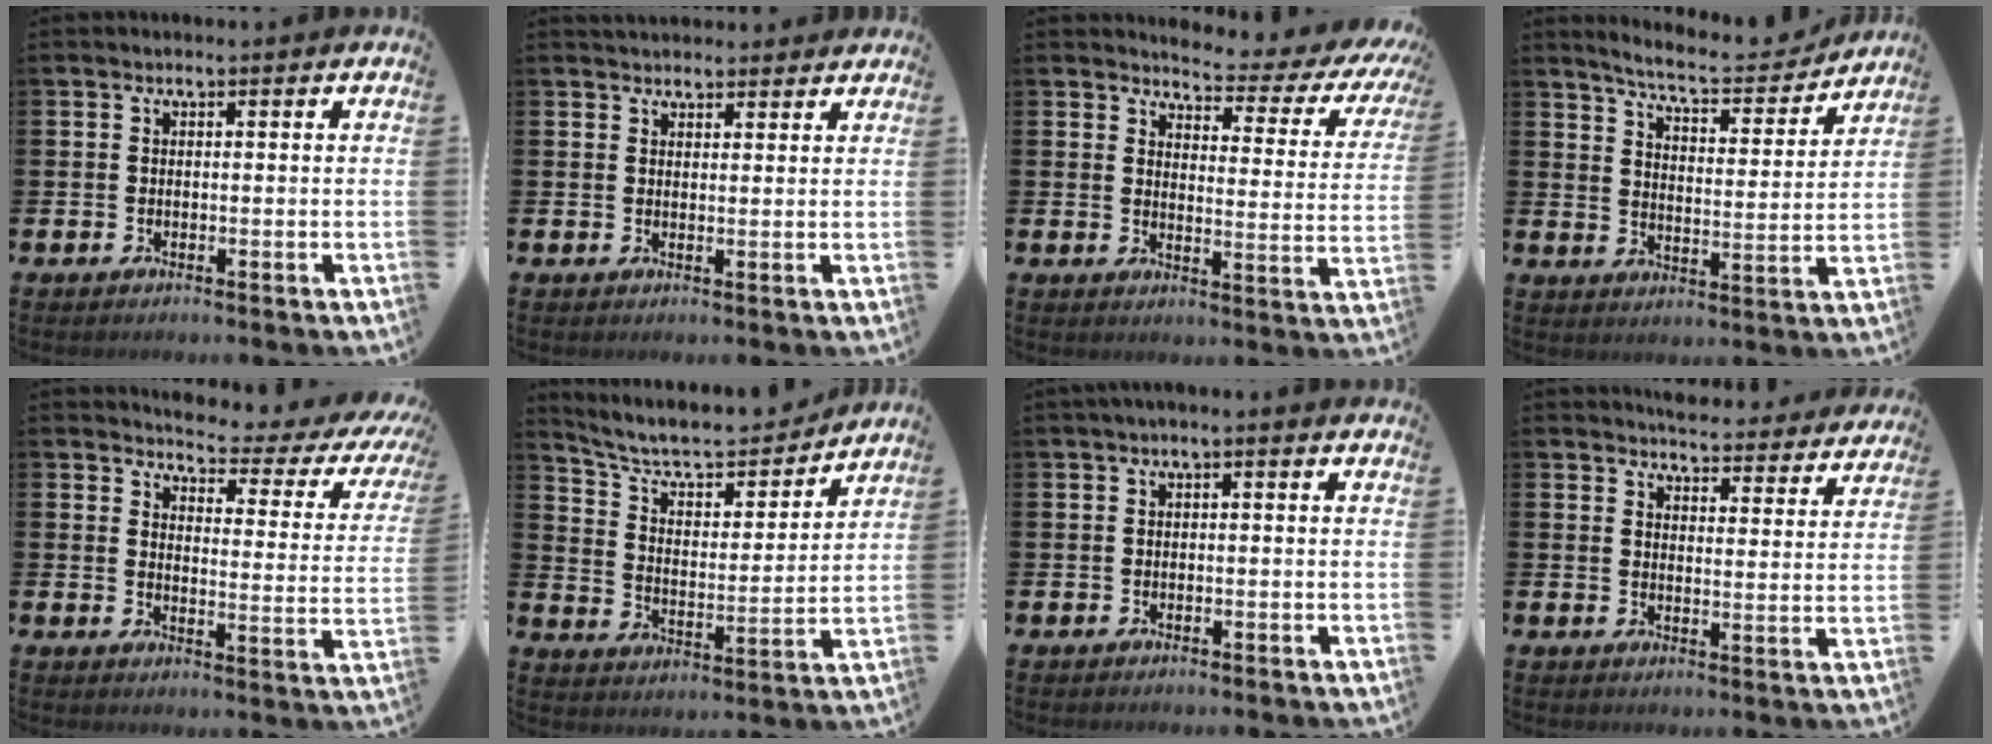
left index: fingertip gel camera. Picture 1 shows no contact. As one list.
[{"total": 2.6, "force": [2.5, 0.8, 0.1], "torque": [0.005, -0.009, 0.044]}, {"total": 3.6, "force": [3.3, 1.0, 1.1], "torque": [-0.023, -0.039, 0.045]}, {"total": 7.0, "force": [6.7, 0.6, 2.0], "torque": [-0.056, -0.048, 0.112]}, {"total": 3.6, "force": [3.3, 0.8, 1.2], "torque": [-0.024, -0.040, 0.044]}, {"total": 7.8, "force": [7.1, 2.0, 2.5], "torque": [-0.074, -0.055, 0.117]}, {"total": 0.8, "force": [-0.2, 0.1, 0.8], "torque": [-0.017, 0.002, -0.003]}, {"total": 5.0, "force": [4.9, 0.6, 0.0], "torque": [-0.002, -0.041, 0.086]}]